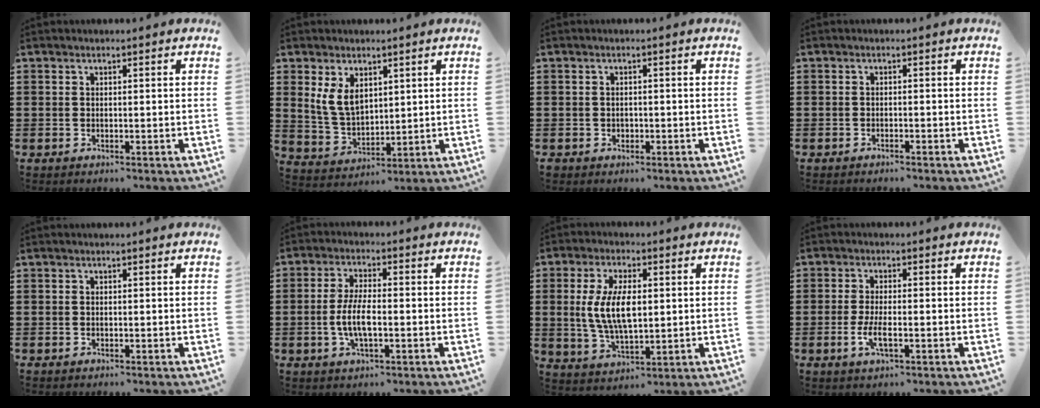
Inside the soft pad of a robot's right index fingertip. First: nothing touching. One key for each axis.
{"total": 6.1, "fx": 2.5, "fy": 3.8, "fz": 4.0, "tx": -0.104, "ty": 0.005, "tz": 0.043}
{"total": 0.8, "fx": -0.3, "fy": 0.8, "fz": 0.0, "tx": -0.004, "ty": 0.003, "tz": -0.008}
{"total": 1.0, "fx": -1.0, "fy": 0.0, "fz": -0.1, "tx": 0.000, "ty": 0.001, "tz": -0.021}
{"total": 0.0}
{"total": 5.6, "fx": -1.2, "fy": 1.9, "fz": 5.1, "tx": -0.116, "ty": -0.003, "tz": -0.031}
{"total": 8.6, "fx": 0.6, "fy": 3.9, "fz": 7.6, "tx": -0.165, "ty": 0.005, "tz": 0.006}
{"total": 3.9, "fx": -1.3, "fy": 1.1, "fz": 3.5, "tx": -0.078, "ty": -0.005, "tz": -0.028}